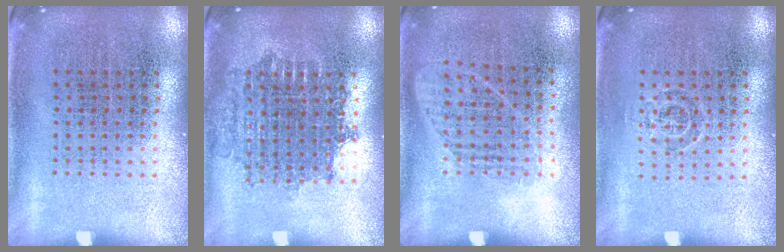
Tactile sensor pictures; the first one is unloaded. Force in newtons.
{"total": 1.7, "press": 1.4, "slide": 1.0}
{"total": 1.0, "press": 0.8, "slide": 0.6}
{"total": 0.7, "press": 0.6, "slide": 0.5}